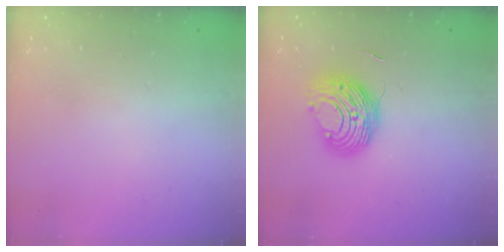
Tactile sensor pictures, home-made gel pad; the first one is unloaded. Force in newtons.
{"total": 9.3, "press": 9.3, "slide": 0.4}